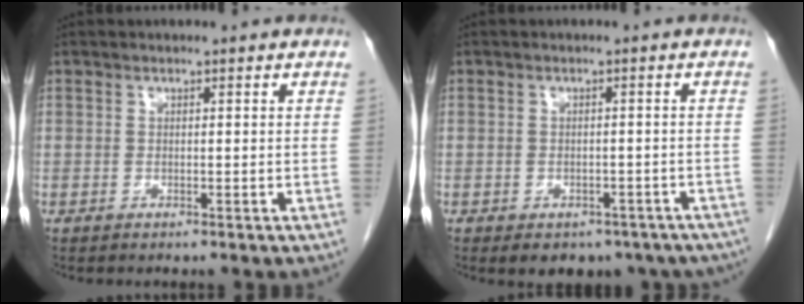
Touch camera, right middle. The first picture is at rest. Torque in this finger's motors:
{"motor_torque": [0.13, -0.11, 0.01, 0.02]}